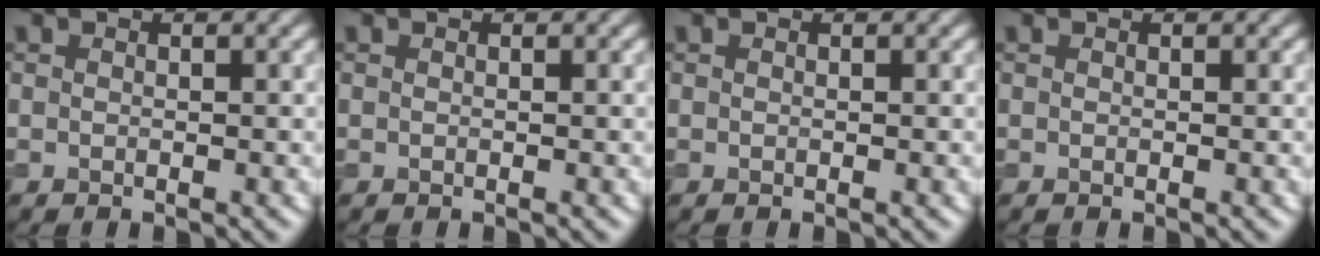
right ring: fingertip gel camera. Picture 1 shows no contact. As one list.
[{"total": 0.0}, {"total": 0.0}, {"total": 0.0}]